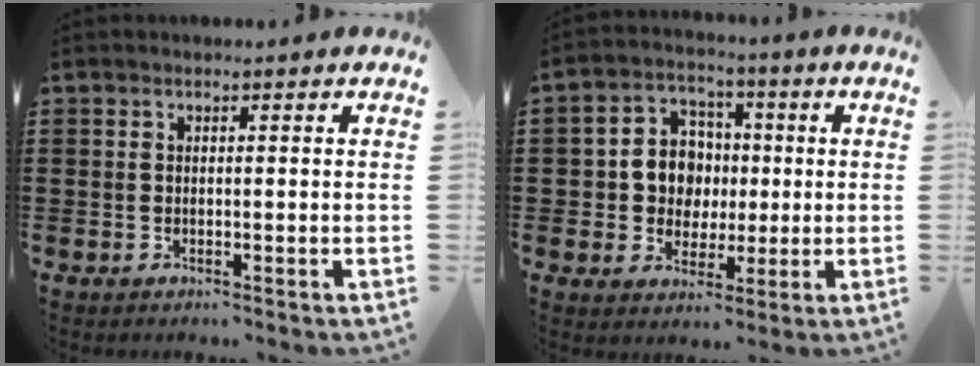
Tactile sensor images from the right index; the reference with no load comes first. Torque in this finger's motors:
{"motor_torque": [0.83, 0.38, 0.65, 0.07]}